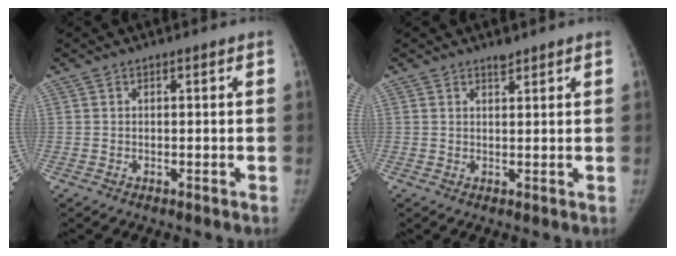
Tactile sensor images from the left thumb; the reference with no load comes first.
{"total": 1.6, "force": [1.4, 0.5, 0.6], "torque": [-0.003, -0.012, 0.024]}